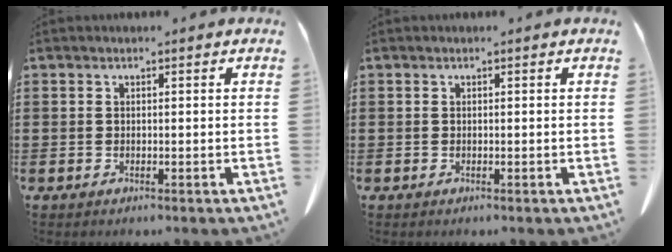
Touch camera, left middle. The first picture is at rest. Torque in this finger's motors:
{"motor_torque": [-0.28, -0.27, 0.05, 0.01]}